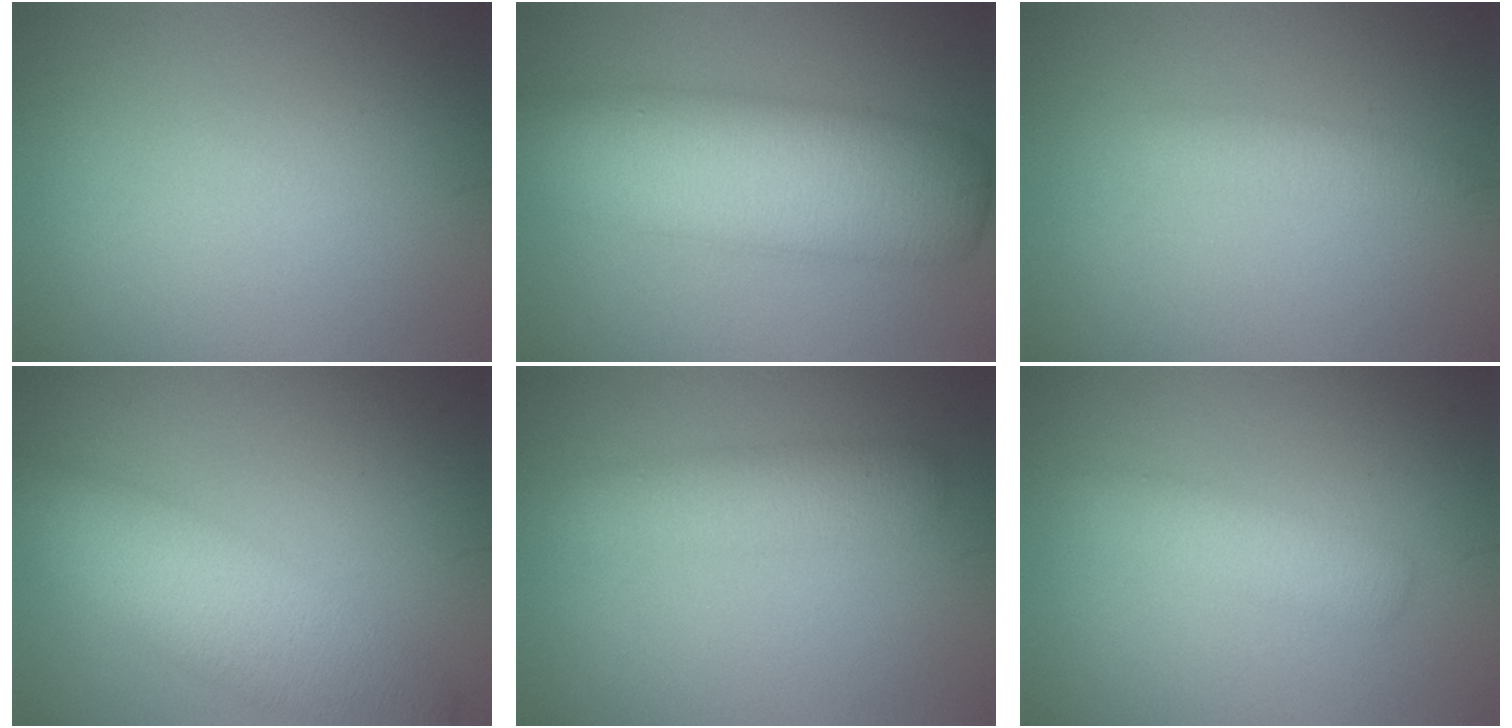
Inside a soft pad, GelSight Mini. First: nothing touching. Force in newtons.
{"total": 10.2, "press": 10.2, "slide": 0.3}
{"total": 1.7, "press": 1.7, "slide": 0.1}
{"total": 8.0, "press": 8.0, "slide": 0.3}
{"total": 2.9, "press": 2.9, "slide": 0.1}
{"total": 2.4, "press": 2.4, "slide": 0.0}